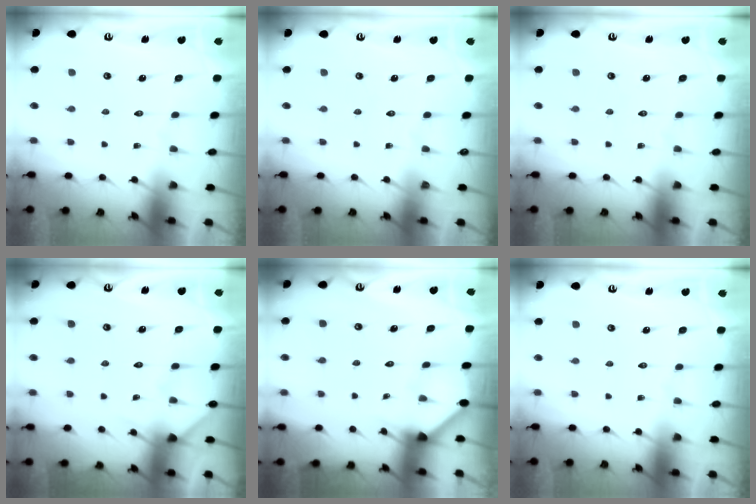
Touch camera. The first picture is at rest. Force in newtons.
{"total": 0.0}
{"total": 0.0}
{"total": 4.8, "press": 4.8, "slide": 0.6}
{"total": 2.2, "press": 2.2, "slide": 0.2}
{"total": 0.0}